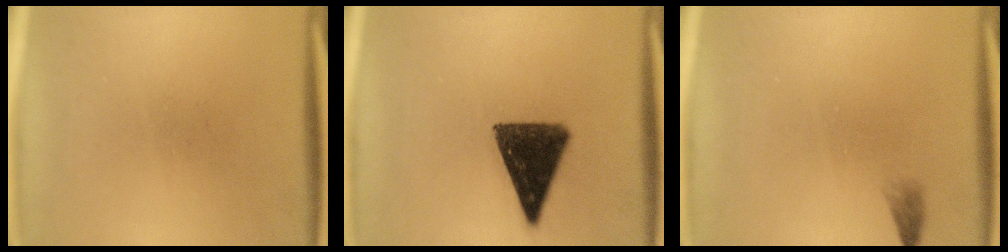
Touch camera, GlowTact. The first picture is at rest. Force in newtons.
{"total": 12.4}
{"total": 1.1}